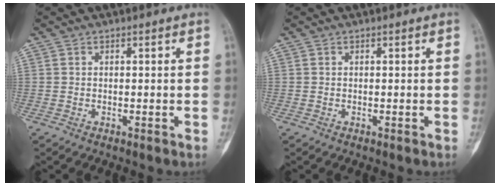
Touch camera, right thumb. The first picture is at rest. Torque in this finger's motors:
{"motor_torque": [0.00, 0.00, 0.04, -0.03, 0.02]}